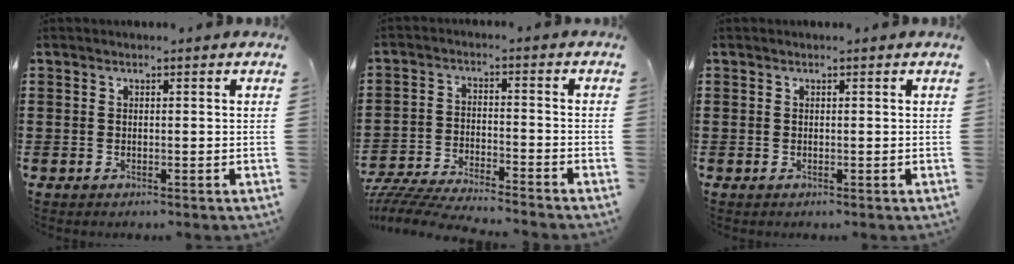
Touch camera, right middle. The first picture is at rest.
{"total": 5.7, "force": [-5.5, 0.2, 1.2], "torque": [-0.038, -0.005, -0.114]}
{"total": 0.0}